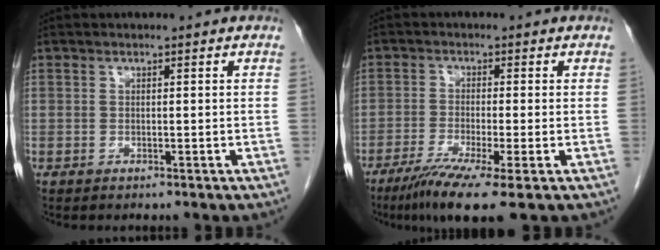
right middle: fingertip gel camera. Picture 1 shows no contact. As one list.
[{"total": 8.3, "force": [-4.8, 1.0, 6.6], "torque": [-0.116, -0.021, -0.079]}]